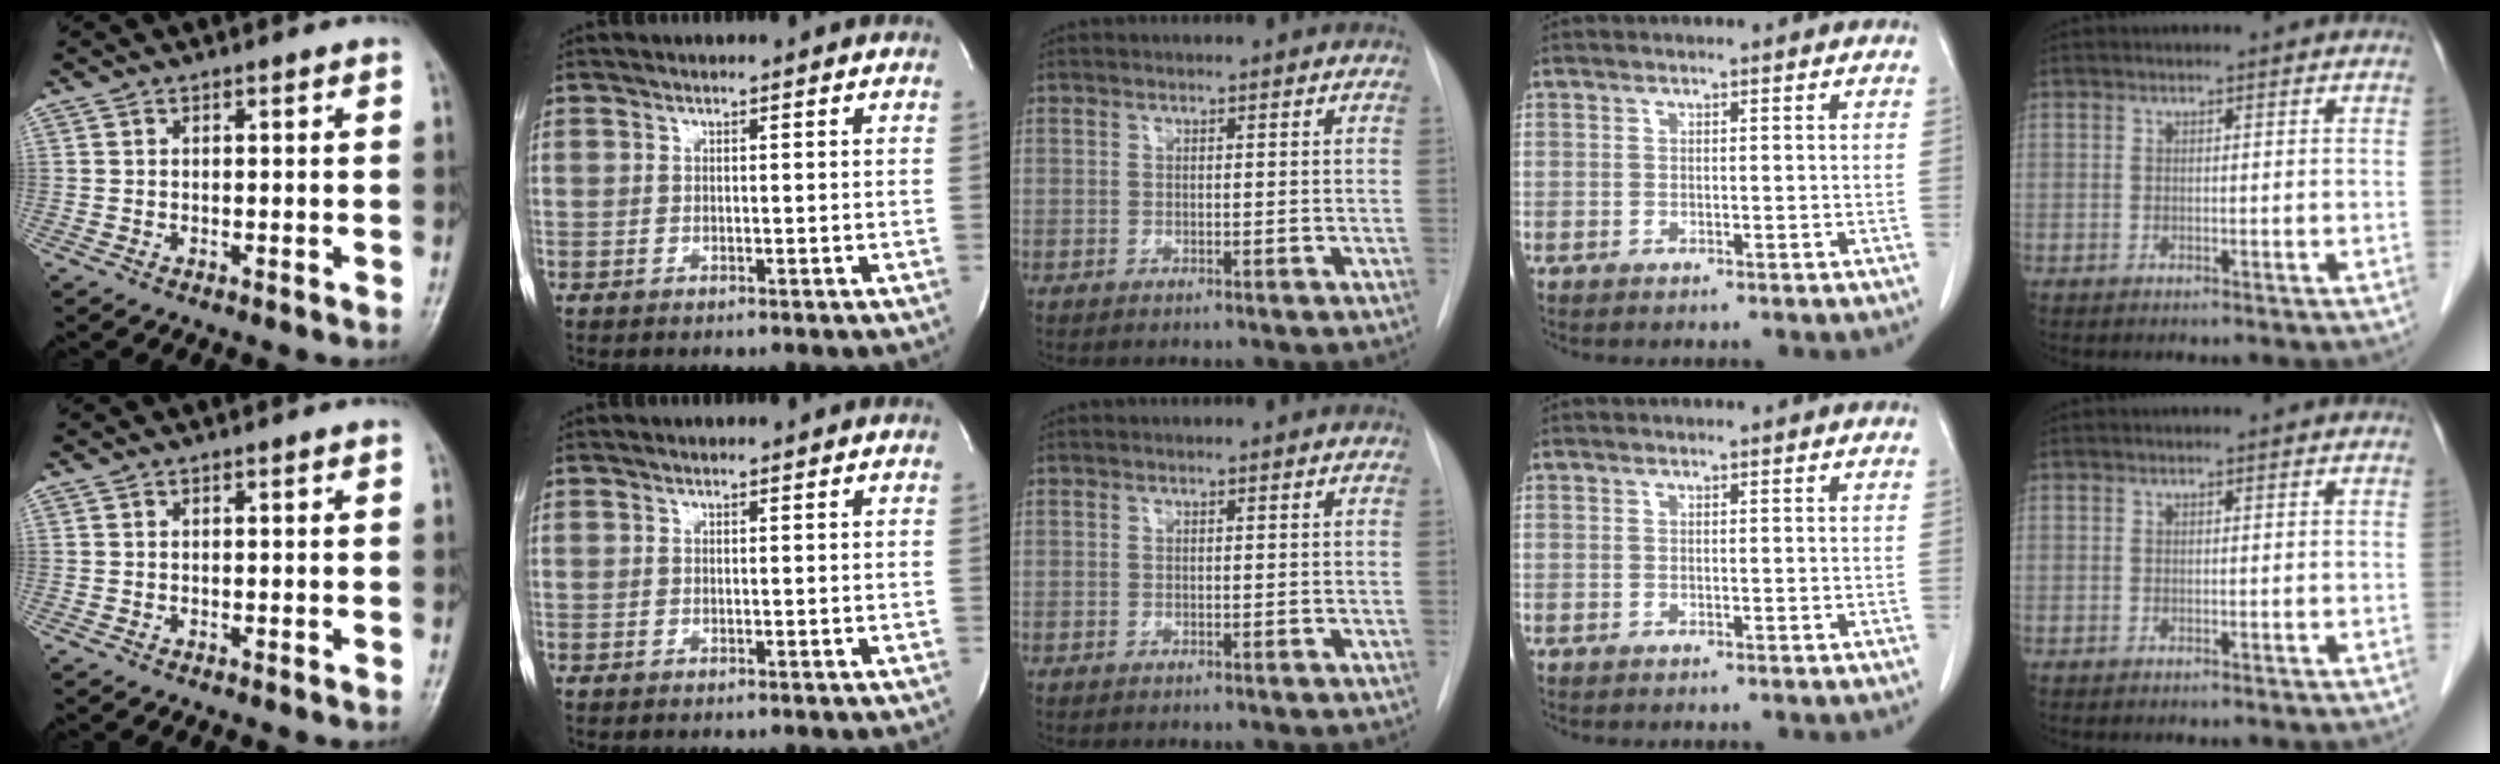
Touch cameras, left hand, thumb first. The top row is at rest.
{}